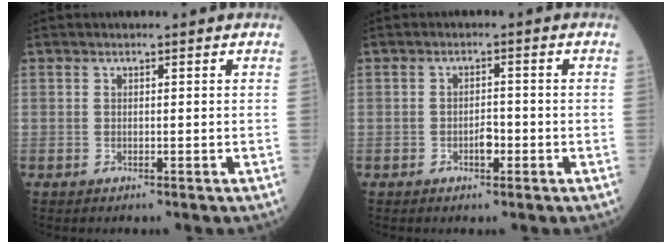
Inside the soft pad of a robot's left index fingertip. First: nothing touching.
{"total": 2.0, "force": [-1.1, 0.9, 1.4], "torque": [-0.020, 0.001, -0.019]}